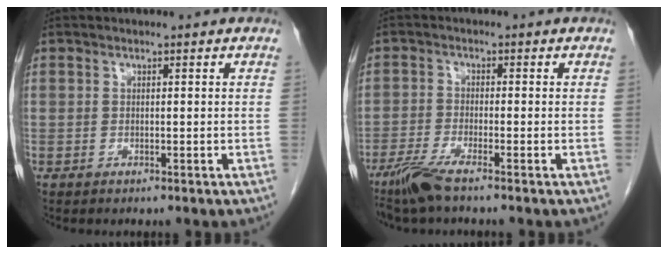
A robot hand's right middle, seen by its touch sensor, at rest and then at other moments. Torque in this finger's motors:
{"motor_torque": [0.75, -0.52, 0.29, 0.07]}